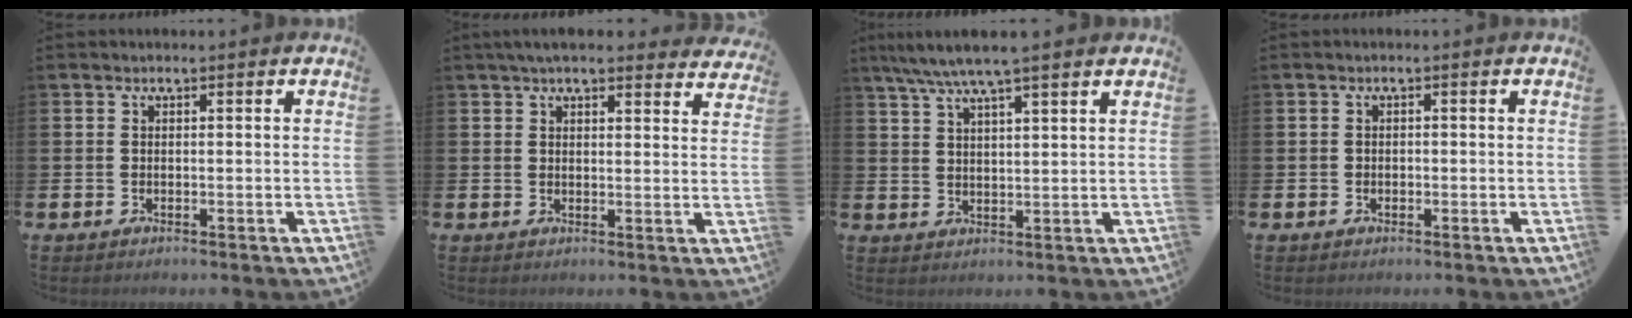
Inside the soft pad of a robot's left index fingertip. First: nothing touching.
{"total": 4.4, "force": [4.1, 0.8, 1.5], "torque": [-0.034, -0.011, 0.074]}
{"total": 5.8, "force": [5.1, 0.1, 2.8], "torque": [-0.071, -0.015, 0.091]}
{"total": 0.7, "force": [-0.3, 0.6, 0.2], "torque": [-0.013, 0.008, -0.005]}